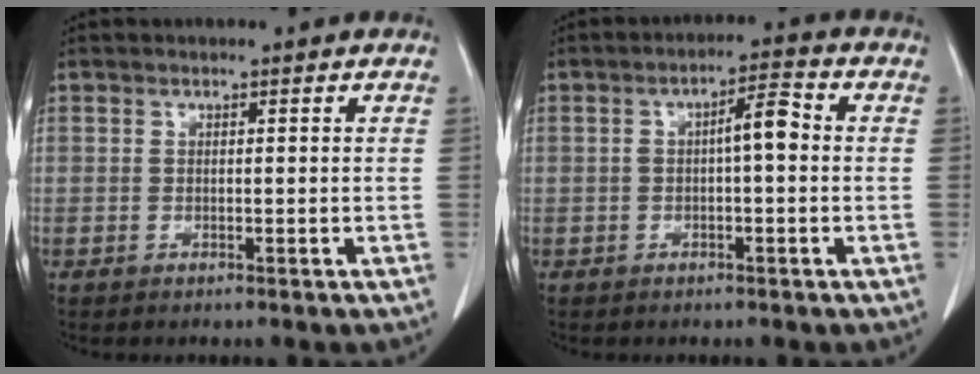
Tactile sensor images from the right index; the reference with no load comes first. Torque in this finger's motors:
{"motor_torque": [0.10, 0.01, 0.06, 0.04]}